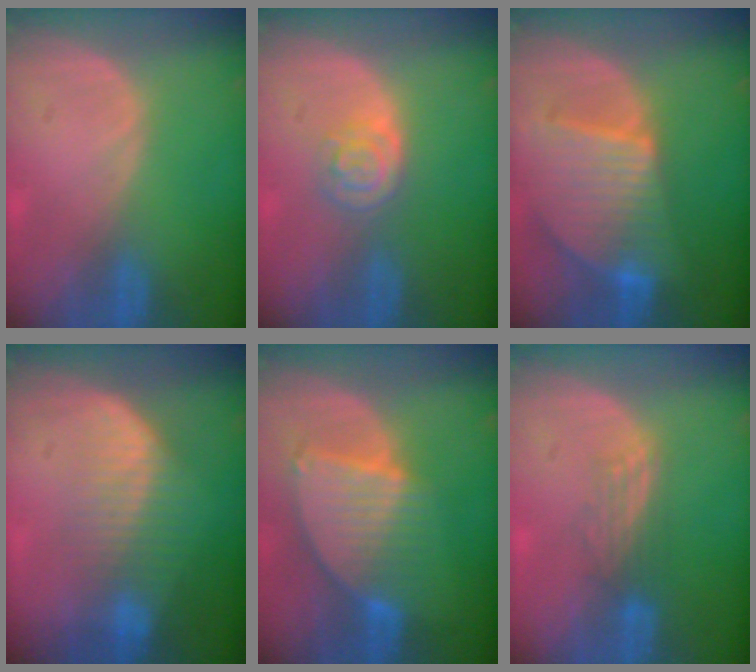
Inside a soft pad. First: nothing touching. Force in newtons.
{"total": 3.7, "press": 3.6, "slide": 1.0}
{"total": 9.5, "press": 8.2, "slide": 4.7}
{"total": 7.2, "press": 6.6, "slide": 3.0}
{"total": 8.5, "press": 7.5, "slide": 4.1}
{"total": 2.8, "press": 2.7, "slide": 0.6}